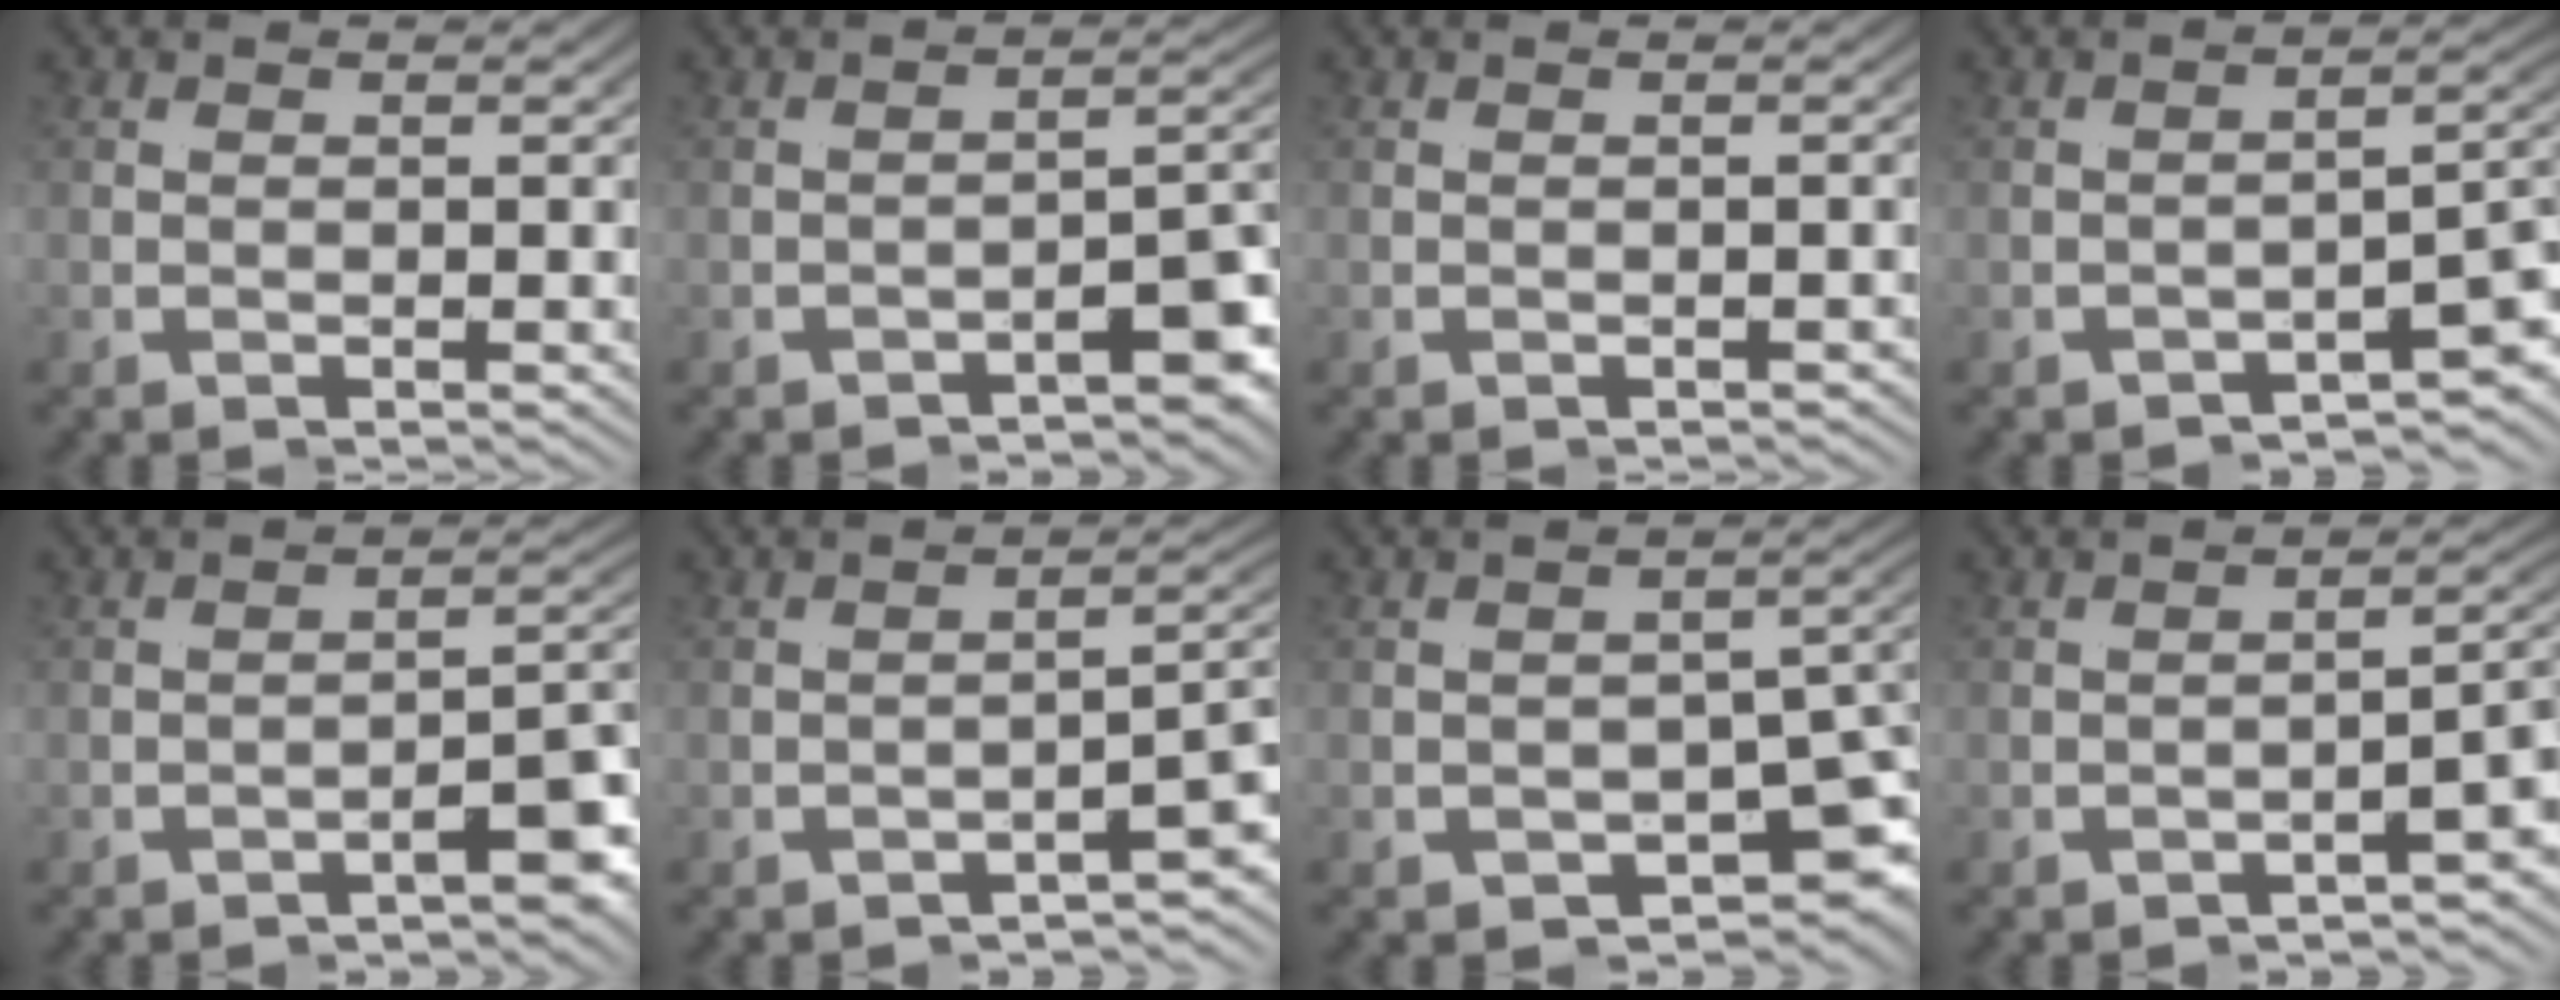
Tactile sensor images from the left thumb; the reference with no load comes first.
{"total": 3.7, "force": [-2.1, 0.0, 3.0], "torque": [-0.055, -0.002, -0.023]}
{"total": 0.7, "force": [-0.1, -0.4, -0.6], "torque": [0.008, 0.002, -0.003]}
{"total": 3.9, "force": [-1.9, 0.0, 3.4], "torque": [-0.059, 0.005, -0.022]}
{"total": 3.4, "force": [-1.9, -1.3, 2.5], "torque": [-0.043, 0.012, -0.028]}
{"total": 3.7, "force": [-1.9, -0.4, 3.2], "torque": [-0.054, 0.006, -0.022]}
{"total": 6.6, "force": [-1.7, 3.5, 5.2], "torque": [-0.080, -0.018, -0.012]}
{"total": 3.6, "force": [-2.0, -0.7, 2.9], "torque": [-0.051, 0.006, -0.023]}